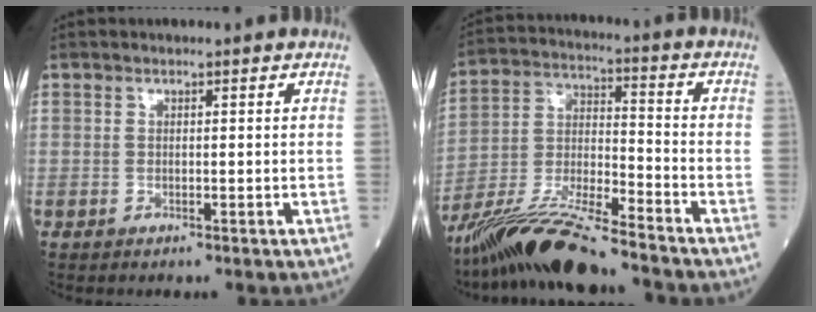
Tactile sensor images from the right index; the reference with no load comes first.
{"total": 14.5, "force": [-12.1, 1.2, 7.9], "torque": [-0.146, -0.013, -0.222]}